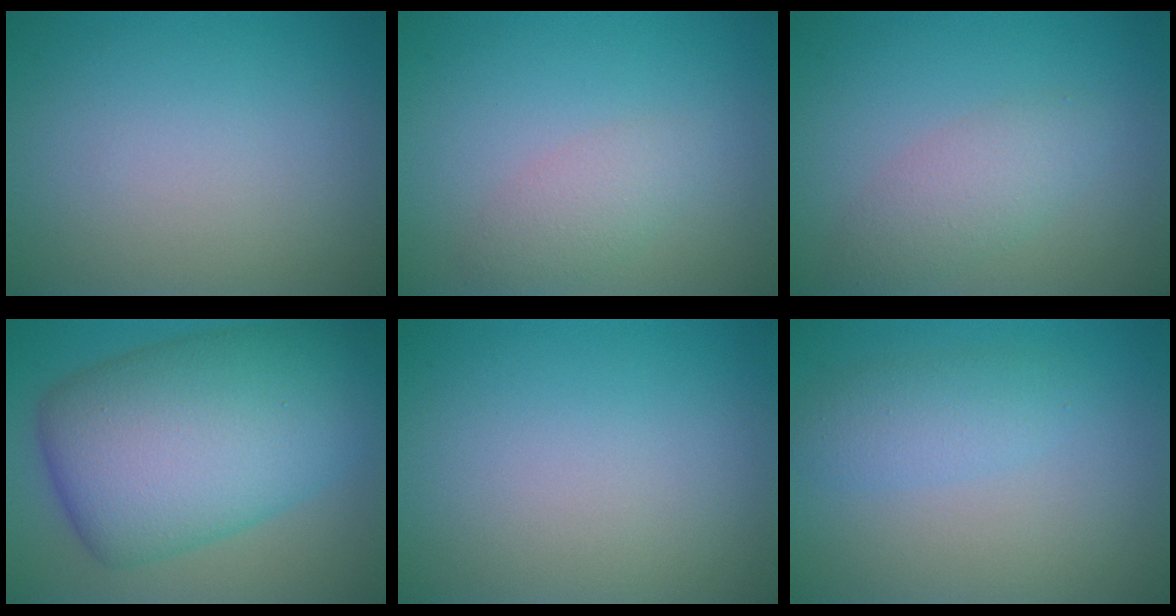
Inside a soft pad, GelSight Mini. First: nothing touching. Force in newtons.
{"total": 2.1, "press": 2.1, "slide": 0.2}
{"total": 2.8, "press": 2.8, "slide": 0.0}
{"total": 13.5, "press": 13.5, "slide": 0.2}
{"total": 0.0}
{"total": 2.4, "press": 2.4, "slide": 0.2}